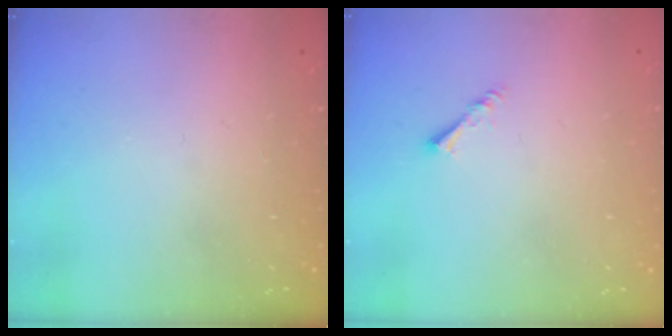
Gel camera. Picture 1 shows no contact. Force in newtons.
{"total": 1.6, "press": 1.6, "slide": 0.3}